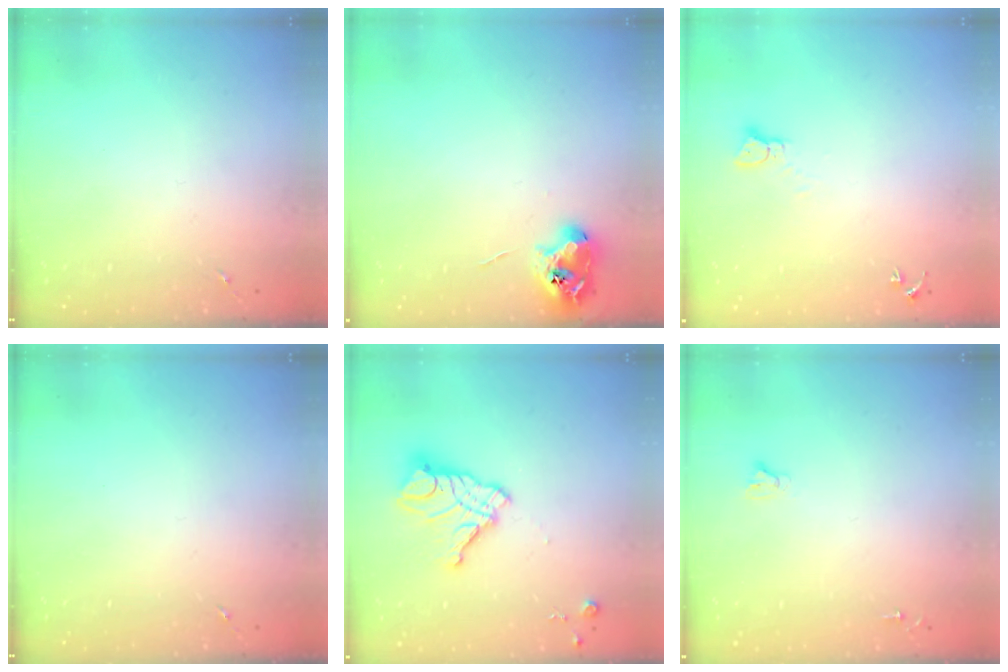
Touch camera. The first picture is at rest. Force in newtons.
{"total": 8.7, "press": 8.6, "slide": 0.8}
{"total": 2.3, "press": 2.3, "slide": 0.3}
{"total": 0.0}
{"total": 15.1, "press": 15.0, "slide": 1.4}
{"total": 2.4, "press": 2.4, "slide": 0.2}